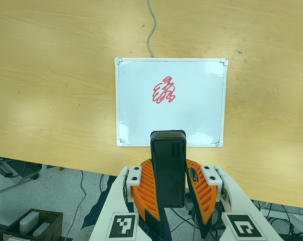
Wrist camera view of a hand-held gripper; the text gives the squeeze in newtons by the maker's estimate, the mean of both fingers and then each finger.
{"total": 8.1, "left": 7.2, "right": 8.9}